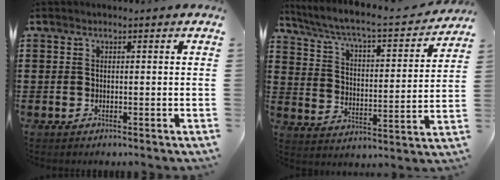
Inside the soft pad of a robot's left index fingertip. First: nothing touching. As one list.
[{"total": 5.2, "force": [4.5, 0.4, 2.7], "torque": [-0.074, -0.035, 0.066]}]